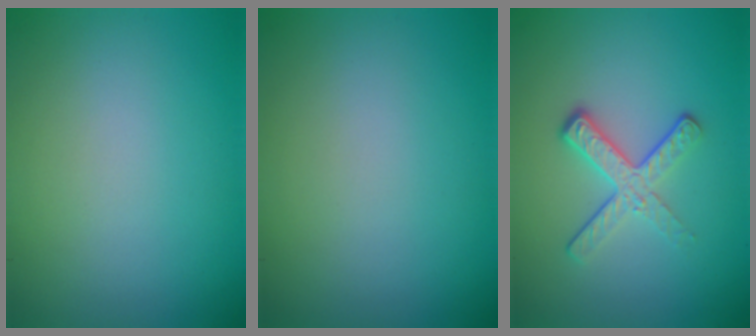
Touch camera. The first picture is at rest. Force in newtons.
{"total": 0.0}
{"total": 3.7, "press": 2.5, "slide": 2.7}